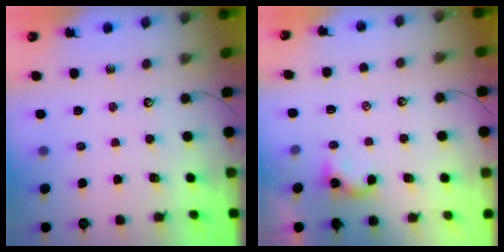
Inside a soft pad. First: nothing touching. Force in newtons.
{"total": 1.2, "press": 1.1, "slide": 0.3}